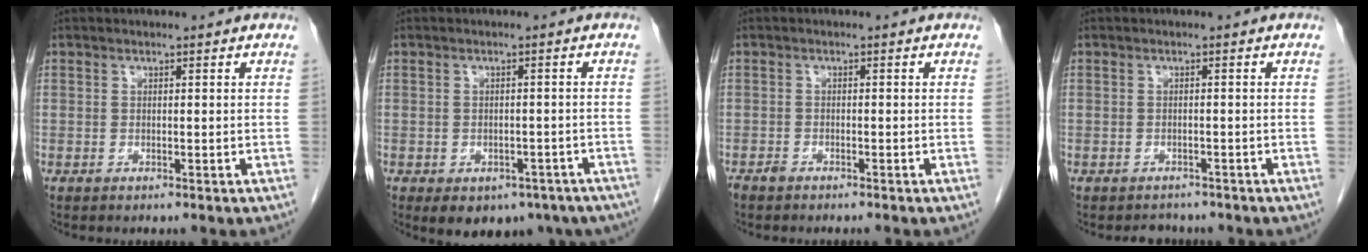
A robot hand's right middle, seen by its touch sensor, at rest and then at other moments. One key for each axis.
{"total": 11.2, "fx": -7.2, "fy": 7.1, "fz": 4.9, "tx": -0.070, "ty": 0.003, "tz": -0.079}
{"total": 1.4, "fx": -1.3, "fy": 0.3, "fz": 0.5, "tx": -0.015, "ty": -0.002, "tz": -0.022}
{"total": 2.4, "fx": -2.1, "fy": 1.1, "fz": -0.1, "tx": -0.004, "ty": 0.000, "tz": -0.031}